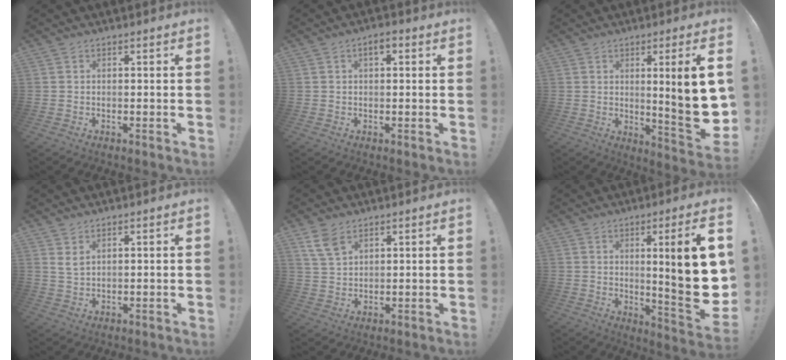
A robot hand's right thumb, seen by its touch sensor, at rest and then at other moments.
{"total": 2.7, "force": [1.0, 1.3, 2.2], "torque": [-0.031, 0.002, 0.014]}
{"total": 13.7, "force": [1.6, 0.6, 13.6], "torque": [-0.193, -0.023, 0.019]}
{"total": 3.2, "force": [2.0, 1.3, 2.2], "torque": [-0.031, -0.011, 0.035]}
{"total": 6.6, "force": [4.3, 3.5, 3.6], "torque": [-0.062, -0.019, 0.084]}
{"total": 17.2, "force": [2.6, 1.3, 17.0], "torque": [-0.239, -0.031, 0.035]}